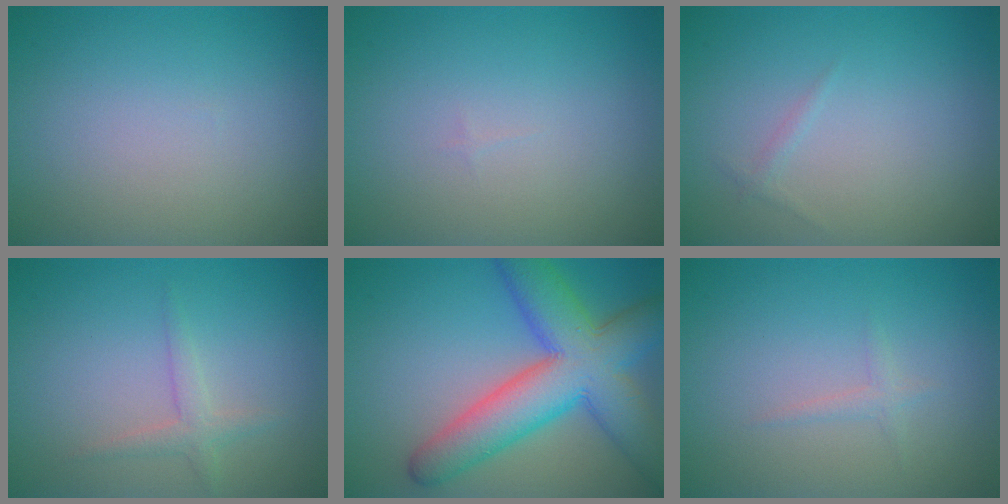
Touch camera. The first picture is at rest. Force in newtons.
{"total": 0.0}
{"total": 0.5, "press": 0.5, "slide": 0.1}
{"total": 1.6, "press": 1.6, "slide": 0.0}
{"total": 10.3, "press": 10.2, "slide": 0.4}
{"total": 0.8, "press": 0.8, "slide": 0.1}